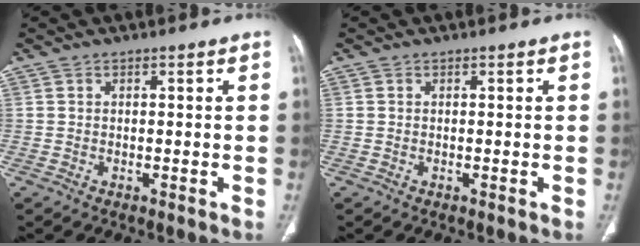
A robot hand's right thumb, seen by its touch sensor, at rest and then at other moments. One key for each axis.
{"total": 0.0}